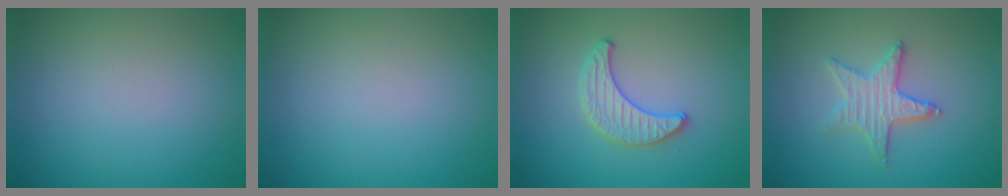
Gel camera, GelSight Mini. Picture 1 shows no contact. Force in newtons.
{"total": 0.0}
{"total": 2.0, "press": 2.0, "slide": 0.1}
{"total": 2.9, "press": 2.8, "slide": 0.8}